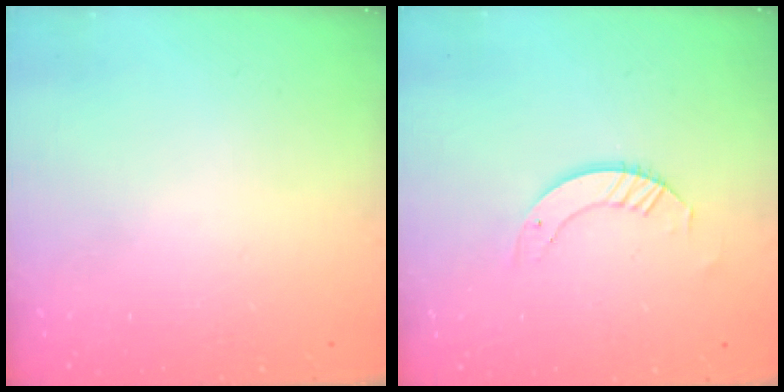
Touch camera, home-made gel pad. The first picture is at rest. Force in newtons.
{"total": 4.8, "press": 4.8, "slide": 0.5}